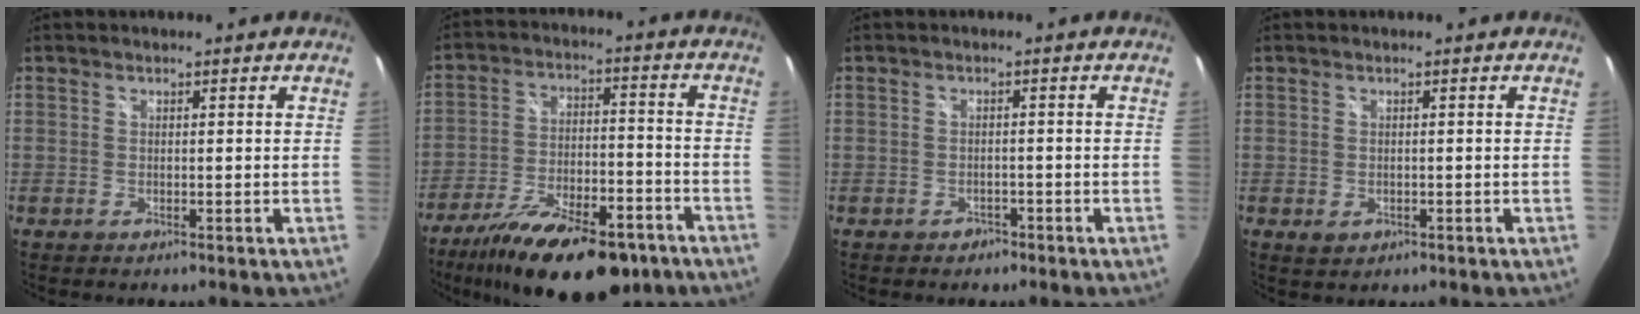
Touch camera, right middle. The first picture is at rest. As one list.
[{"total": 21.7, "force": [-15.3, 8.0, 13.1], "torque": [-0.234, -0.029, -0.230]}, {"total": 1.8, "force": [-1.3, 1.3, 0.2], "torque": [-0.007, 0.000, -0.018]}, {"total": 1.6, "force": [-0.4, 1.3, 0.8], "torque": [-0.013, -0.005, -0.005]}]